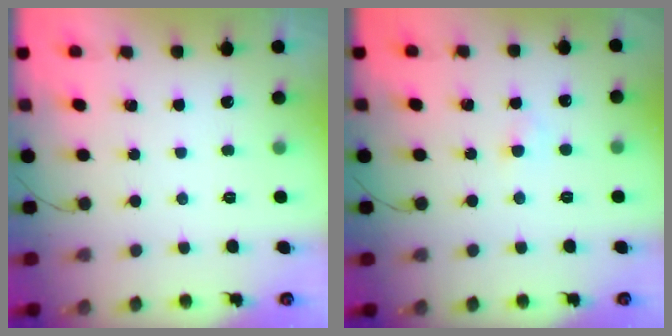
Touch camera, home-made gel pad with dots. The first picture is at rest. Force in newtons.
{"total": 1.8, "press": 1.5, "slide": 0.9}